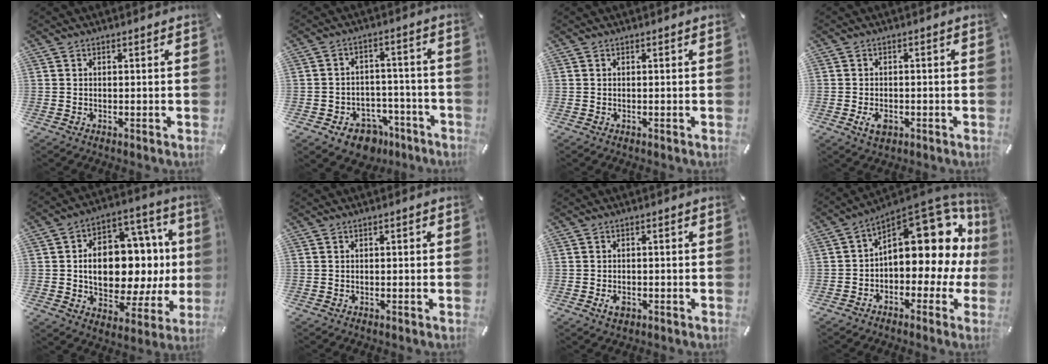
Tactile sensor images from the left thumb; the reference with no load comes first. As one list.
[{"total": 8.4, "force": [-5.7, 5.8, 2.3], "torque": [-0.024, 0.050, -0.091]}, {"total": 0.0}, {"total": 3.6, "force": [-1.4, 2.3, 2.3], "torque": [-0.061, -0.001, -0.029]}, {"total": 18.7, "force": [0.3, 12.5, 13.8], "torque": [-0.218, -0.018, 0.009]}, {"total": 0.5, "force": [-0.1, 0.3, 0.4], "torque": [-0.007, 0.000, -0.003]}, {"total": 2.6, "force": [-1.0, 1.7, 1.7], "torque": [-0.037, 0.002, -0.020]}, {"total": 16.2, "force": [6.3, 8.7, 12.0], "torque": [-0.151, -0.064, 0.104]}]